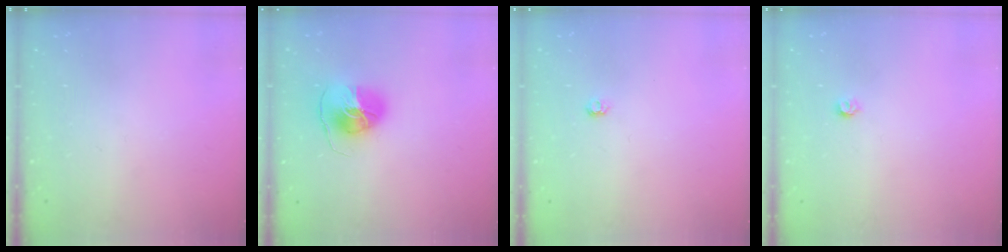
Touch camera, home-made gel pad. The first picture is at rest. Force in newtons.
{"total": 8.7, "press": 8.7, "slide": 0.7}
{"total": 3.9, "press": 3.8, "slide": 0.5}
{"total": 3.2, "press": 3.2, "slide": 0.5}